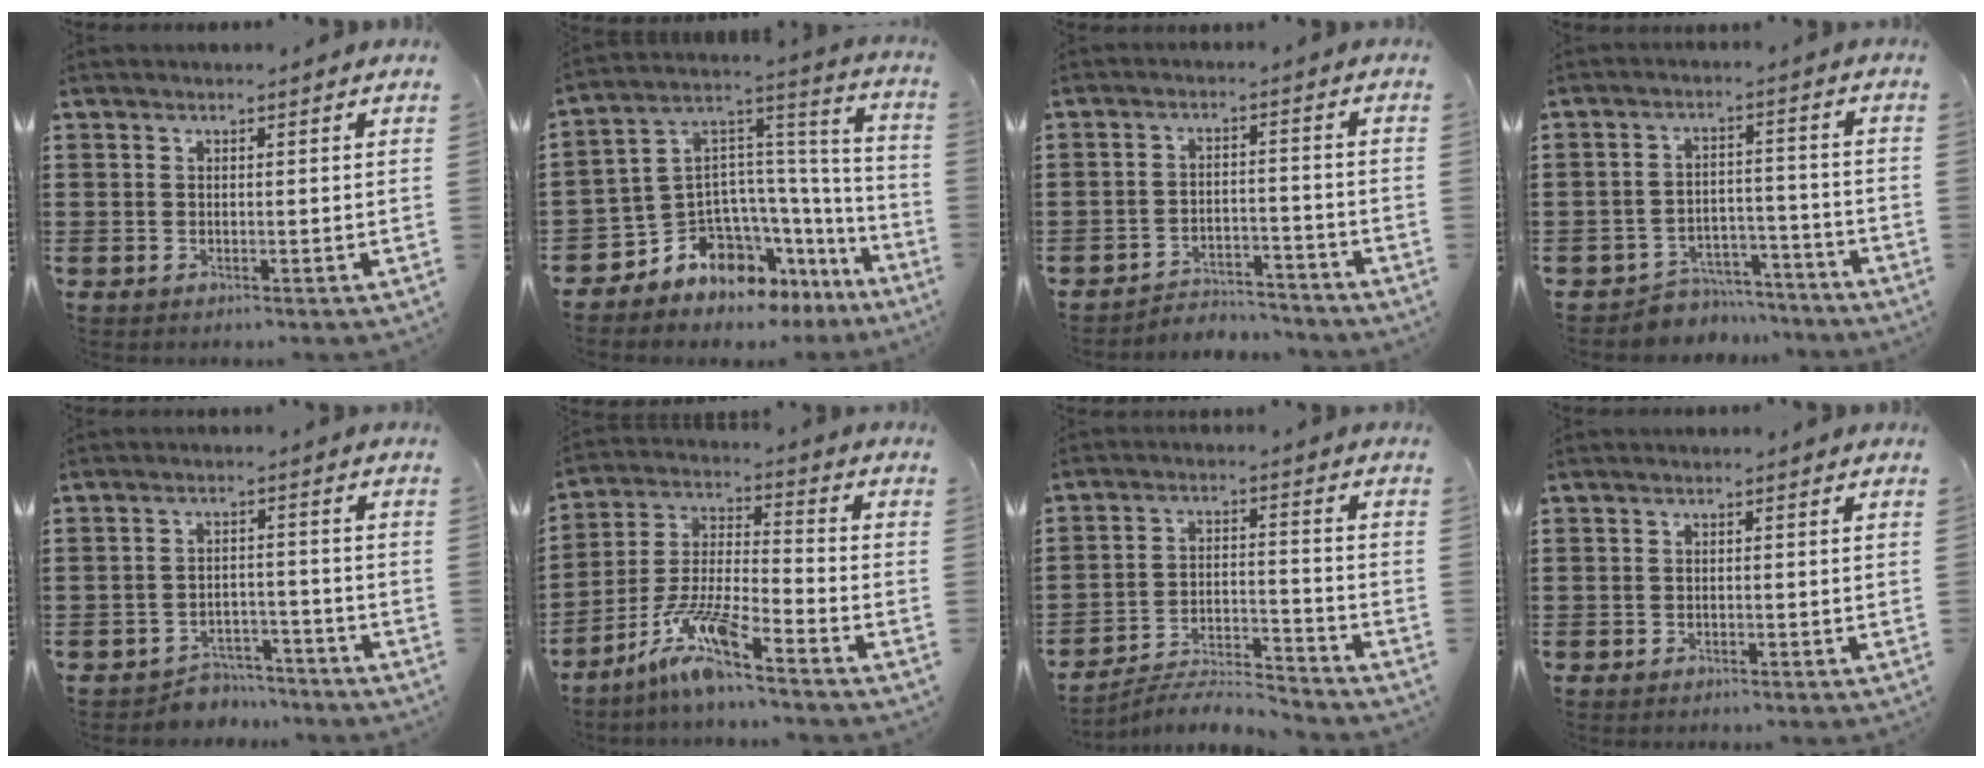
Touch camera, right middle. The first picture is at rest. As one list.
[{"total": 8.0, "force": [-6.5, 4.3, 1.5], "torque": [-0.058, -0.017, -0.130]}, {"total": 3.9, "force": [-3.8, 0.8, 0.2], "torque": [-0.009, 0.007, -0.083]}, {"total": 5.2, "force": [-5.1, 1.2, 0.1], "torque": [-0.004, 0.017, -0.105]}, {"total": 3.9, "force": [-3.8, 0.8, -0.1], "torque": [-0.006, 0.003, -0.082]}, {"total": 10.2, "force": [-7.8, 0.7, 6.5], "torque": [-0.156, -0.014, -0.159]}, {"total": 5.5, "force": [-5.4, 0.3, 0.9], "torque": [-0.024, 0.003, -0.111]}, {"total": 0.5, "force": [-0.5, 0.2, 0.1], "torque": [-0.003, -0.001, -0.010]}]